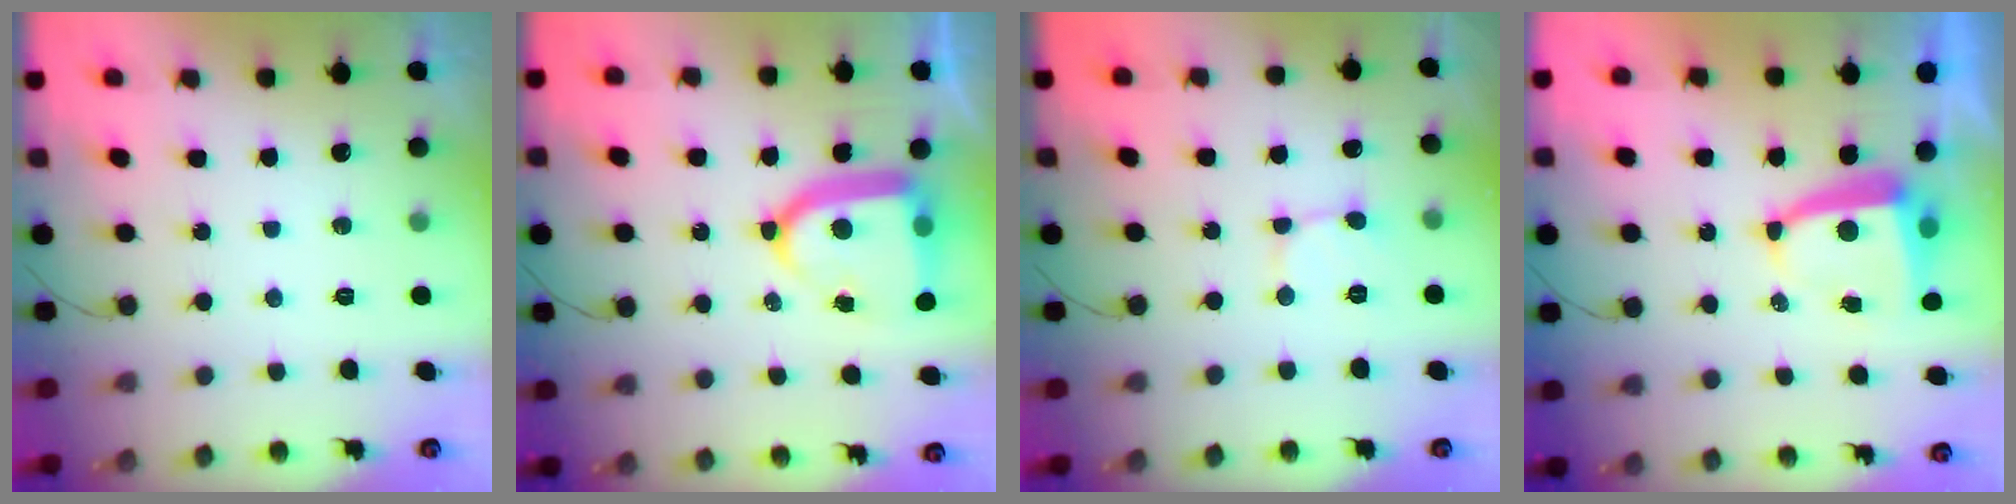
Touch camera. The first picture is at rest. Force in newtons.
{"total": 15.7, "press": 15.7, "slide": 1.5}
{"total": 1.9, "press": 1.9, "slide": 0.1}
{"total": 5.6, "press": 5.6, "slide": 0.5}